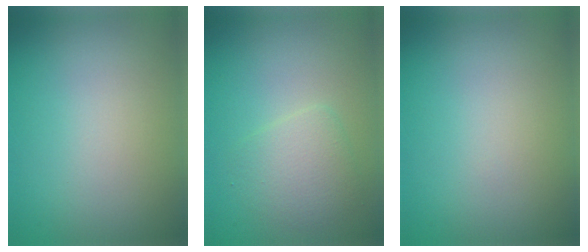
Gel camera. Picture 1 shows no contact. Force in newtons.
{"total": 2.7, "press": 2.7, "slide": 0.1}
{"total": 0.0}